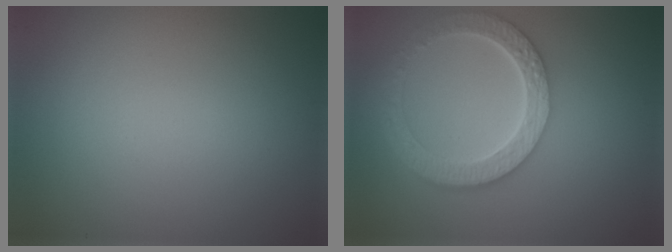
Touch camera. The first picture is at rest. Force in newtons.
{"total": 5.7, "press": 4.3, "slide": 3.8}